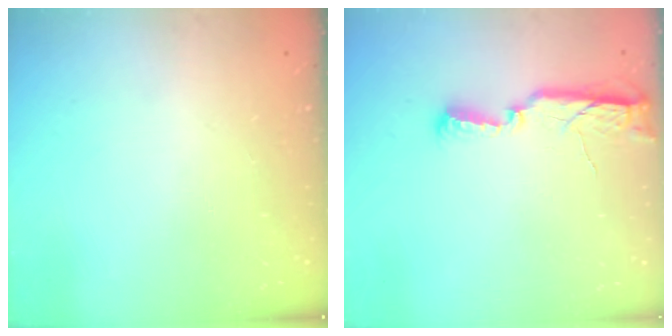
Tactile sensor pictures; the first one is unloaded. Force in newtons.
{"total": 9.5, "press": 8.0, "slide": 5.2}